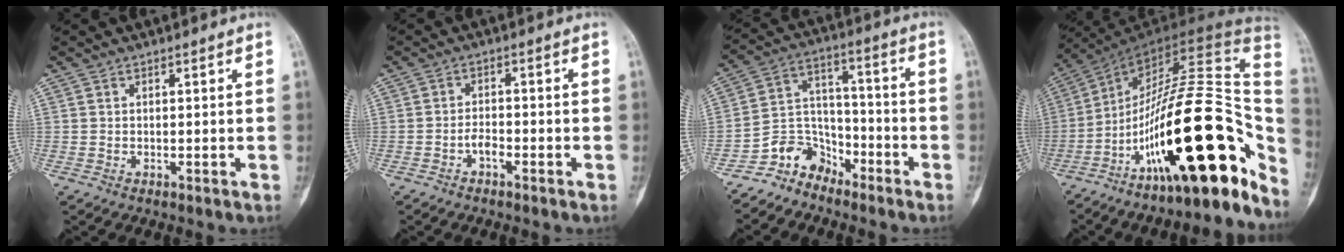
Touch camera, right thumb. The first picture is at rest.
{"total": 2.3, "force": [-1.3, 1.1, 1.5], "torque": [-0.024, 0.012, -0.027]}
{"total": 8.8, "force": [-7.0, 5.3, 1.4], "torque": [0.001, 0.082, -0.140]}
{"total": 31.6, "force": [-12.7, 10.4, 27.0], "torque": [-0.343, 0.086, -0.198]}